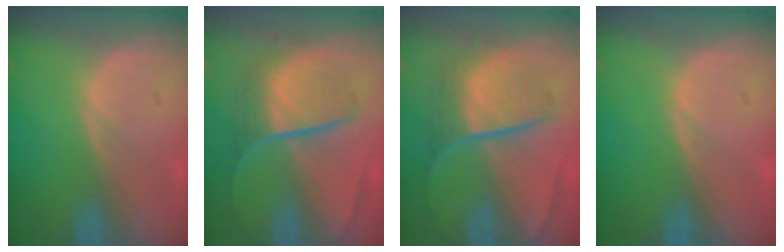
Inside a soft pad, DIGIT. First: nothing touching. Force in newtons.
{"total": 9.0, "press": 7.4, "slide": 5.1}
{"total": 9.2, "press": 7.6, "slide": 5.2}
{"total": 0.0}